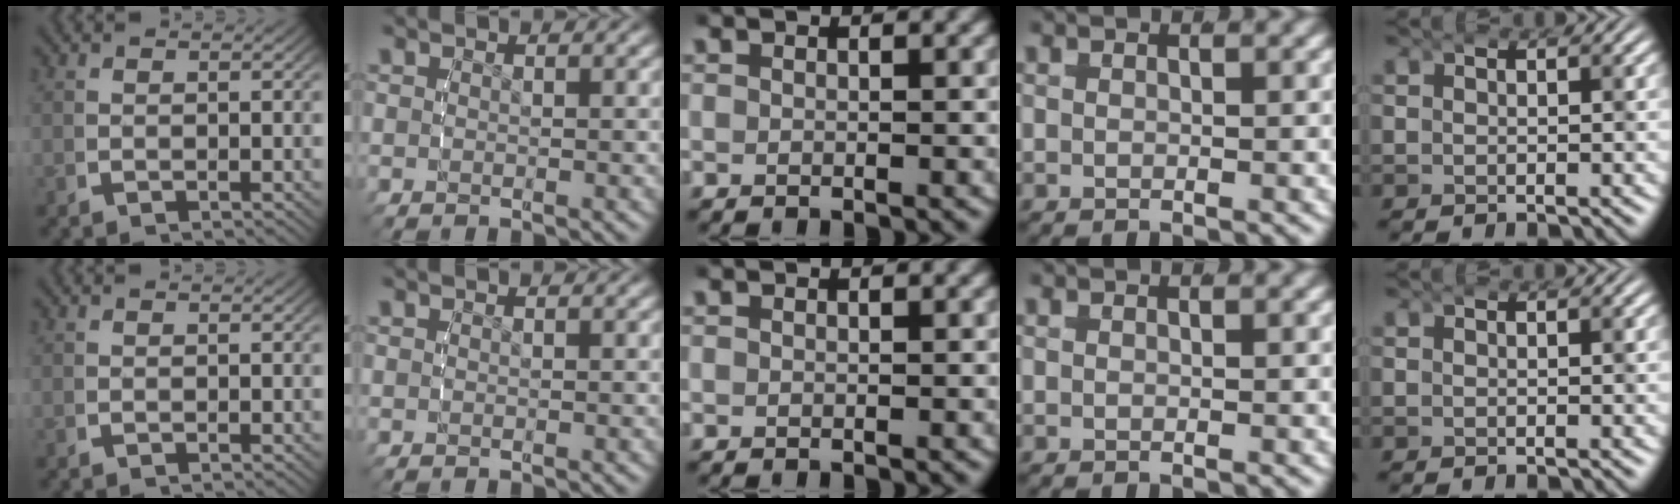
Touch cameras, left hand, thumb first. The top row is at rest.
{}